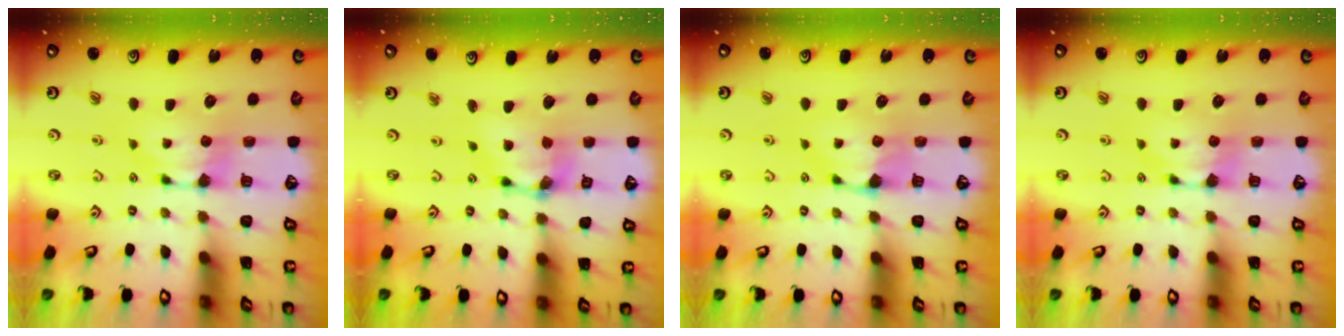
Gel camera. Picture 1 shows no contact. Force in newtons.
{"total": 6.6, "press": 6.3, "slide": 1.9}
{"total": 1.4, "press": 0.9, "slide": 1.0}
{"total": 0.0}